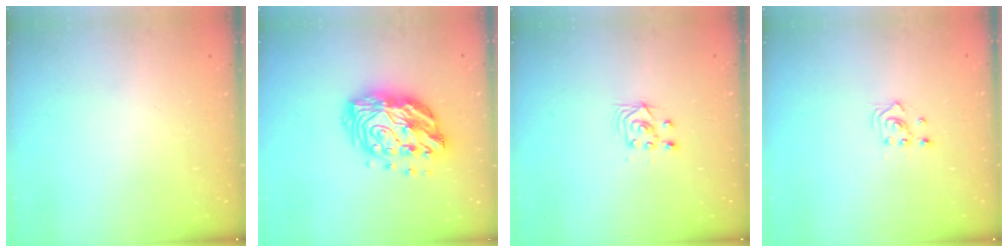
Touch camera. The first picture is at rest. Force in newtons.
{"total": 16.6, "press": 16.5, "slide": 1.5}
{"total": 3.5, "press": 3.2, "slide": 1.3}
{"total": 2.3, "press": 2.3, "slide": 0.3}